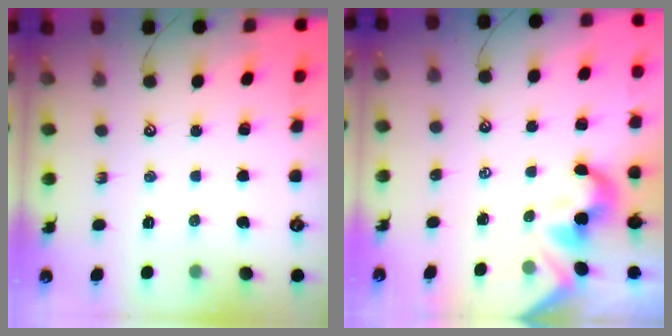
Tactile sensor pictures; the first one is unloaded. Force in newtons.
{"total": 1.9, "press": 1.9, "slide": 0.5}